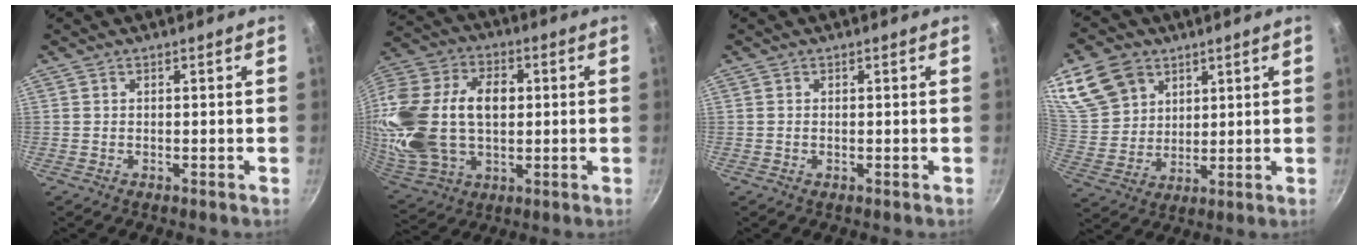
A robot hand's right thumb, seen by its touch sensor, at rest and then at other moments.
{"total": 27.0, "force": [2.5, 18.0, 20.0], "torque": [-0.421, 0.025, 0.047]}
{"total": 0.0}
{"total": 14.1, "force": [7.5, 10.4, 6.0], "torque": [-0.102, -0.018, 0.155]}